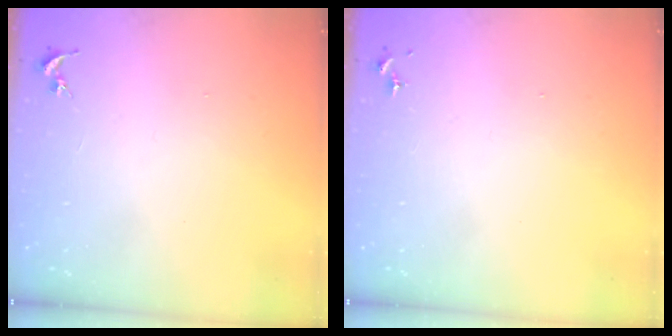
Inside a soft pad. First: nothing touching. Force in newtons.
{"total": 0.0}